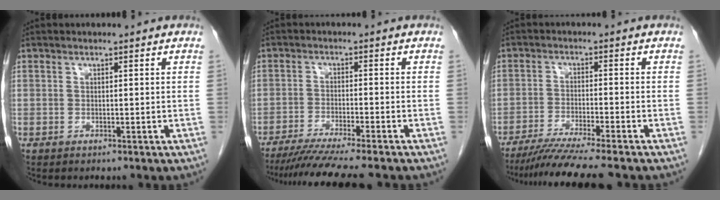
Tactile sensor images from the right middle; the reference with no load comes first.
{"total": 11.2, "force": [-9.6, -0.8, 5.6], "torque": [-0.064, -0.029, -0.148]}
{"total": 10.1, "force": [-8.6, -1.1, 5.2], "torque": [-0.065, -0.032, -0.137]}